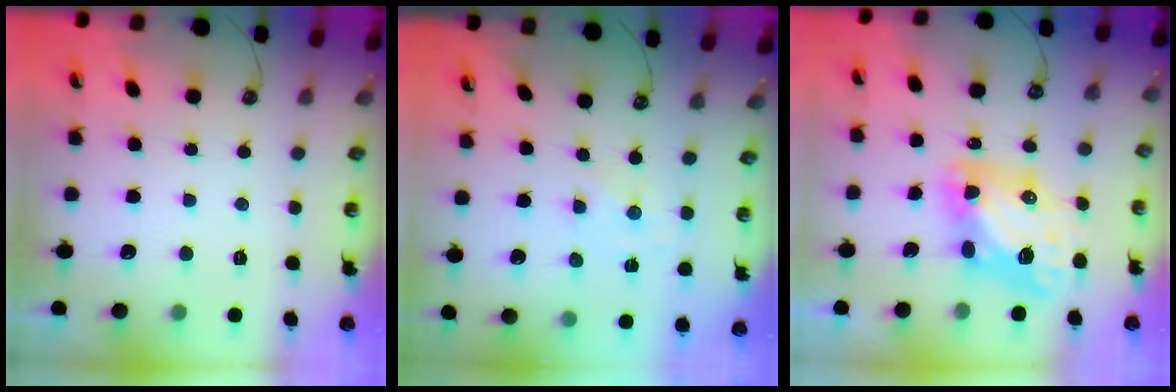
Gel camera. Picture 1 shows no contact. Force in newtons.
{"total": 0.0}
{"total": 10.0, "press": 9.9, "slide": 1.2}